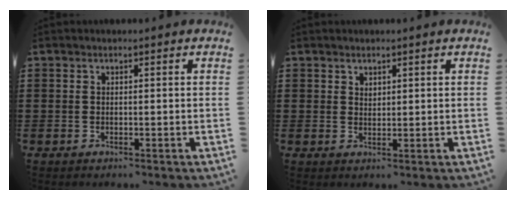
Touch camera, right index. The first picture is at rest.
{"total": 1.3, "force": [1.1, 0.7, 0.2], "torque": [-0.004, 0.003, 0.021]}